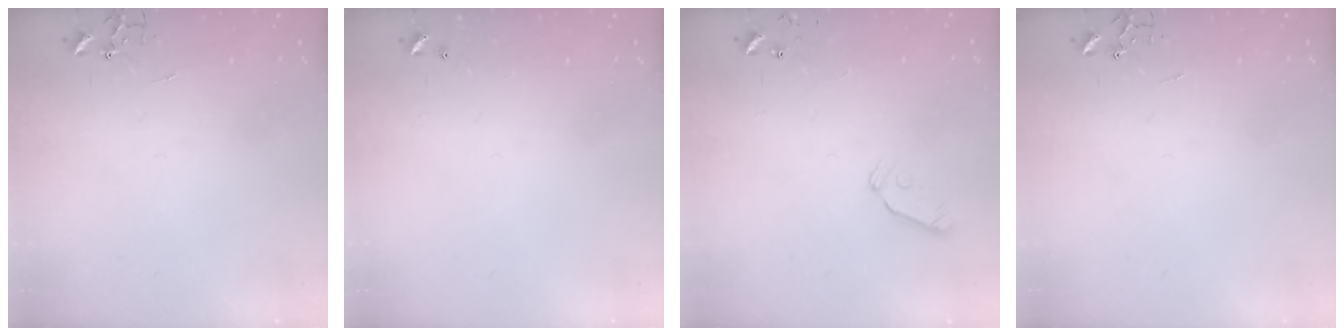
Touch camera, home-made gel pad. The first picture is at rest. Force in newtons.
{"total": 0.0}
{"total": 6.0, "press": 6.0, "slide": 0.7}
{"total": 0.0}